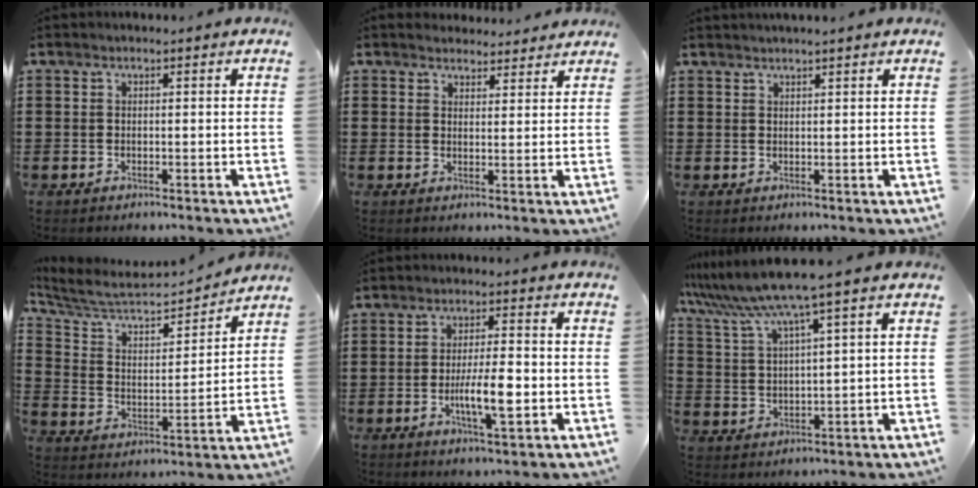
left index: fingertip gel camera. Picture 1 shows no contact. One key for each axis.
{"total": 3.1, "fx": 3.0, "fy": 1.1, "fz": 0.0, "tx": -0.001, "ty": -0.008, "tz": 0.054}
{"total": 1.2, "fx": 1.2, "fy": -0.1, "fz": 0.3, "tx": -0.007, "ty": -0.001, "tz": 0.024}
{"total": 6.0, "fx": 5.6, "fy": 1.3, "fz": 1.8, "tx": -0.066, "ty": -0.043, "tz": 0.091}
{"total": 7.3, "fx": -1.7, "fy": 1.8, "fz": 6.9, "tx": -0.135, "ty": -0.007, "tz": -0.031}
{"total": 7.7, "fx": 5.9, "fy": -0.6, "fz": 4.9, "tx": -0.120, "ty": -0.033, "tz": 0.098}